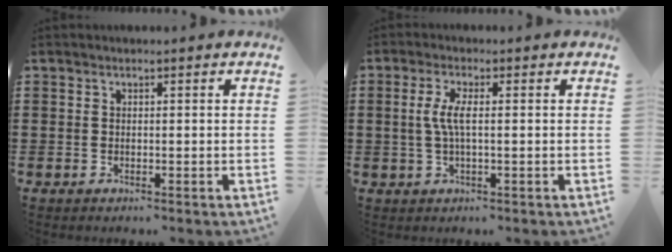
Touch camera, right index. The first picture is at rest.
{"total": 4.2, "force": [-0.1, 0.9, 4.1], "torque": [-0.089, -0.005, -0.008]}